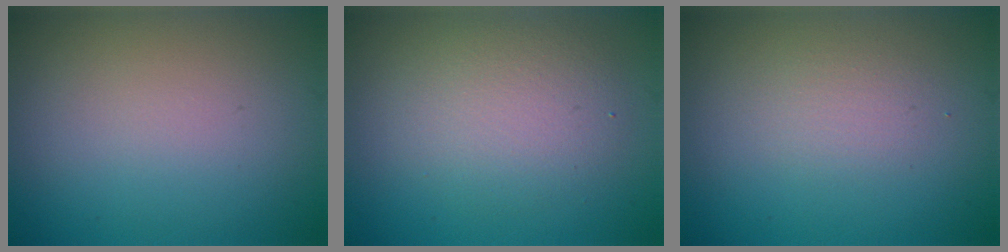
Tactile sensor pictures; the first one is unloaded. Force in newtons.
{"total": 3.8, "press": 3.8, "slide": 0.2}
{"total": 1.4, "press": 1.4, "slide": 0.1}